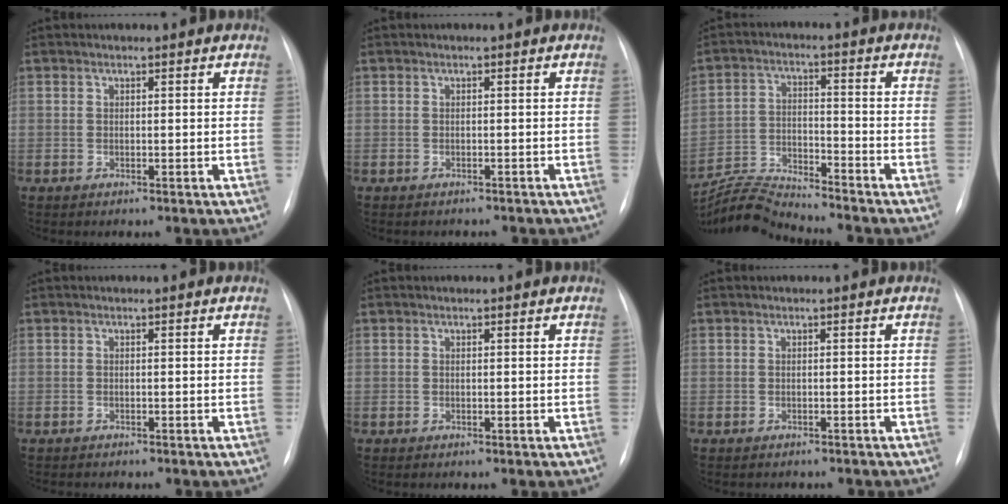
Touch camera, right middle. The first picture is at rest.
{"total": 4.9, "force": [-4.4, 1.7, 1.5], "torque": [-0.016, 0.003, -0.047]}
{"total": 8.8, "force": [-8.7, -1.1, 0.4], "torque": [-0.016, 0.005, -0.161]}
{"total": 2.3, "force": [-2.0, 0.6, 0.9], "torque": [-0.018, -0.007, -0.018]}
{"total": 0.0}
{"total": 5.0, "force": [-4.4, 1.7, 1.6], "torque": [-0.017, 0.003, -0.047]}